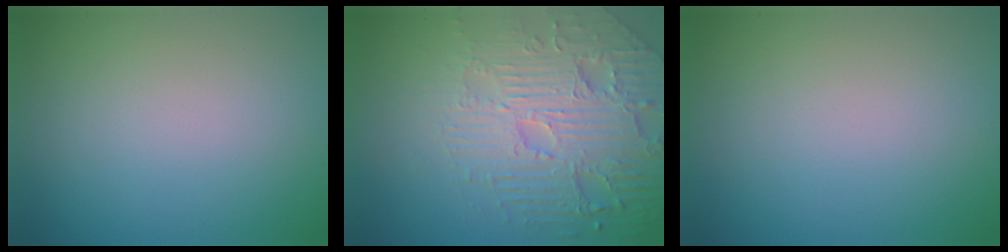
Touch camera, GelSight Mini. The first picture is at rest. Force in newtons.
{"total": 7.1, "press": 5.4, "slide": 4.6}
{"total": 0.0}